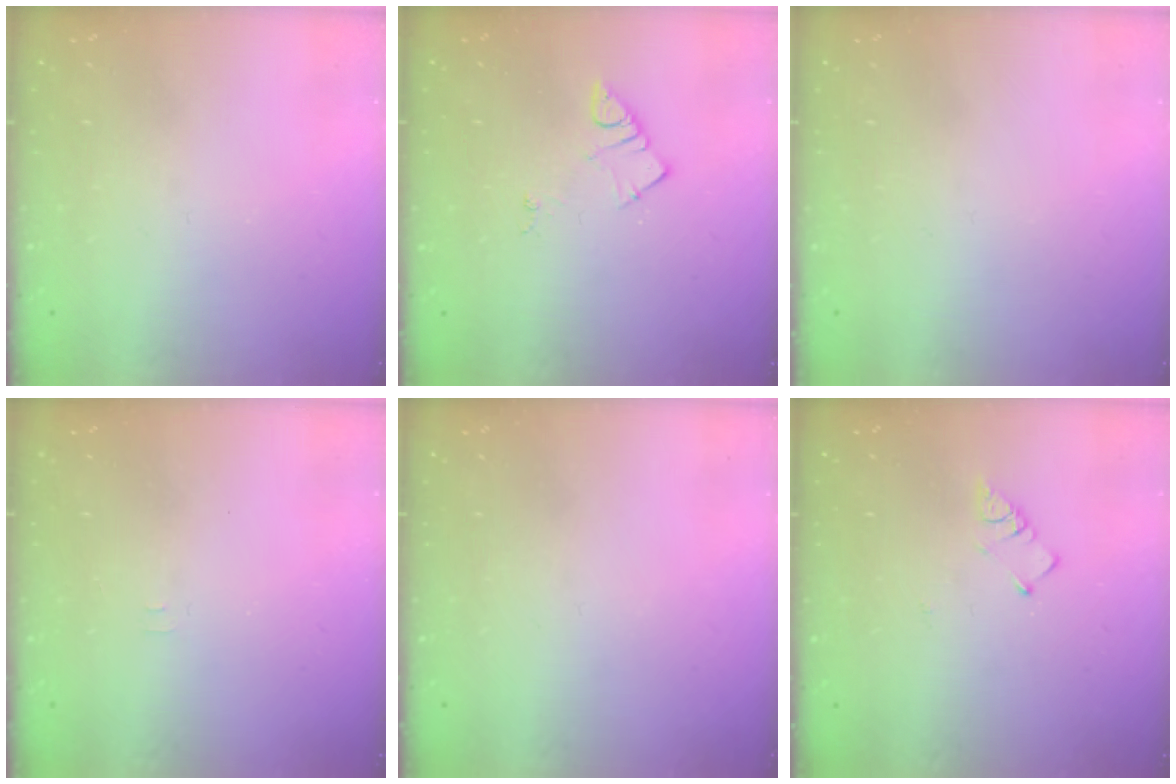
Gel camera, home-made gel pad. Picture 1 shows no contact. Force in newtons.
{"total": 3.8, "press": 3.8, "slide": 0.5}
{"total": 1.8, "press": 1.8, "slide": 0.1}
{"total": 3.4, "press": 3.3, "slide": 0.4}
{"total": 0.0}
{"total": 3.5, "press": 3.5, "slide": 0.4}